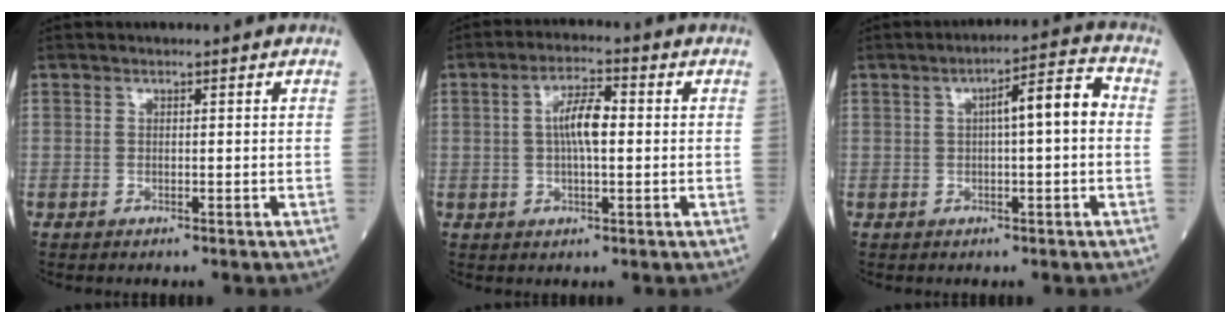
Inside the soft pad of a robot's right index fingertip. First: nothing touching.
{"total": 5.9, "force": [0.5, 1.5, 5.7], "torque": [-0.108, 0.012, 0.006]}
{"total": 6.7, "force": [0.6, 0.9, 6.6], "torque": [-0.101, 0.022, 0.005]}